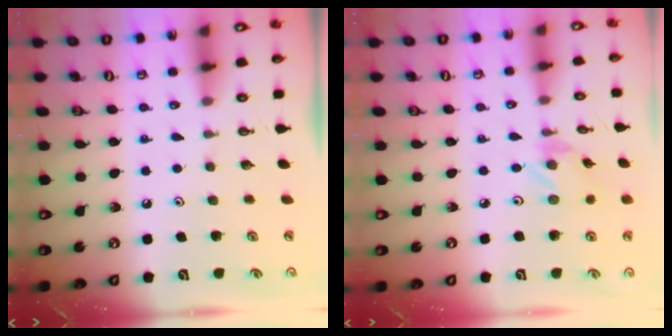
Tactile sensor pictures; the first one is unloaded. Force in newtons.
{"total": 1.3, "press": 1.3, "slide": 0.1}